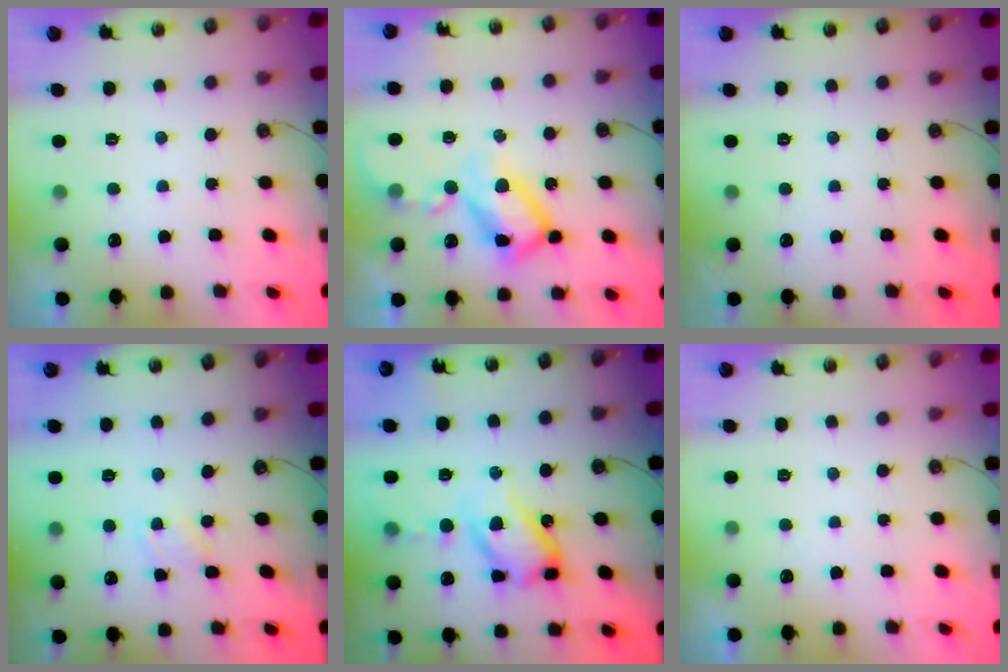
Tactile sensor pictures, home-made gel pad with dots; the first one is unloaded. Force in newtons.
{"total": 16.4, "press": 16.2, "slide": 2.1}
{"total": 0.0}
{"total": 1.7, "press": 1.6, "slide": 0.2}
{"total": 16.0, "press": 15.9, "slide": 1.8}
{"total": 0.0}